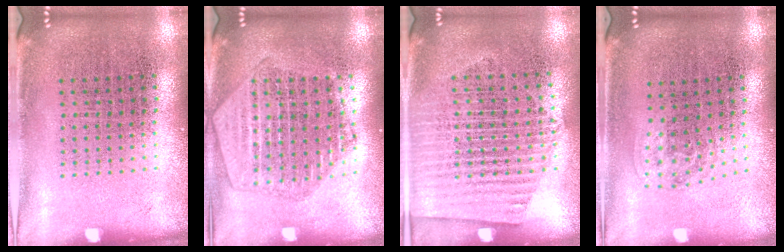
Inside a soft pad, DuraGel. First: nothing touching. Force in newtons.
{"total": 2.0, "press": 1.8, "slide": 0.8}
{"total": 1.5, "press": 1.4, "slide": 0.7}
{"total": 0.9, "press": 0.6, "slide": 0.7}